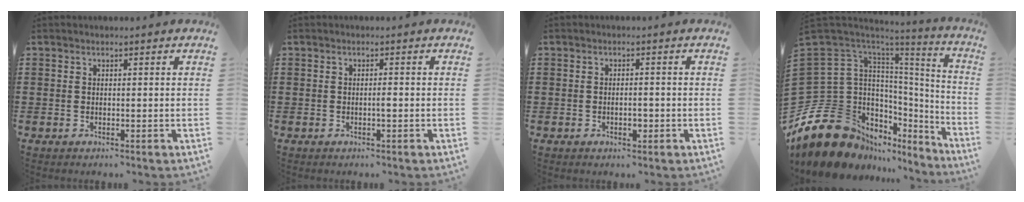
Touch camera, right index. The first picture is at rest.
{"total": 0.9, "force": [-0.3, 0.1, 0.8], "torque": [-0.016, -0.003, -0.005]}
{"total": 1.9, "force": [-0.7, 0.7, 1.6], "torque": [-0.030, 0.002, -0.013]}
{"total": 18.4, "force": [-11.2, 11.0, 9.6], "torque": [-0.217, -0.029, -0.179]}